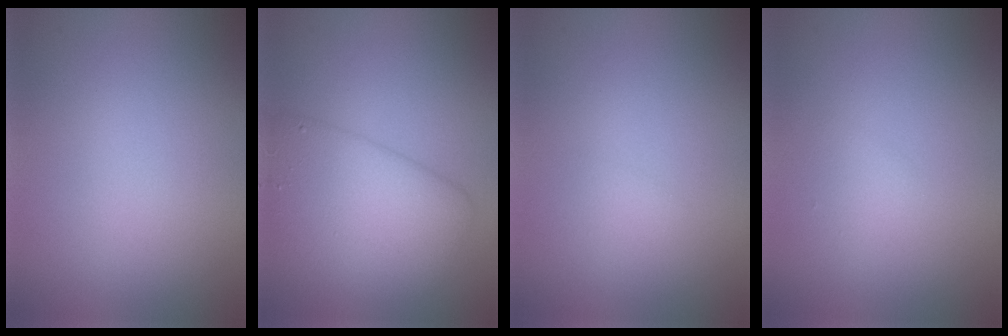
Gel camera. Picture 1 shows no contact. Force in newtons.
{"total": 6.1, "press": 6.1, "slide": 0.1}
{"total": 0.6, "press": 0.6, "slide": 0.0}
{"total": 0.8, "press": 0.8, "slide": 0.1}